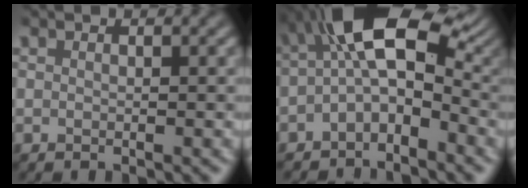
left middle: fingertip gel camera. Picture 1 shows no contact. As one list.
[{"total": 8.1, "force": [-0.4, 4.1, 6.9], "torque": [-0.114, 0.021, -0.025]}]